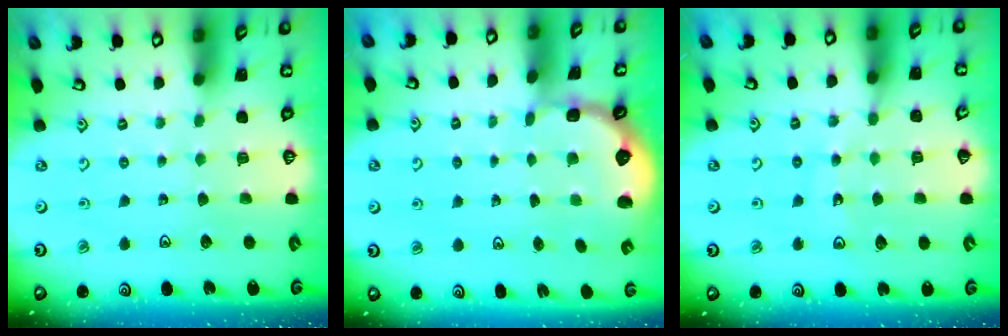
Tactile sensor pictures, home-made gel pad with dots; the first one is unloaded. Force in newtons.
{"total": 2.6, "press": 2.1, "slide": 1.6}
{"total": 10.5, "press": 10.3, "slide": 1.9}